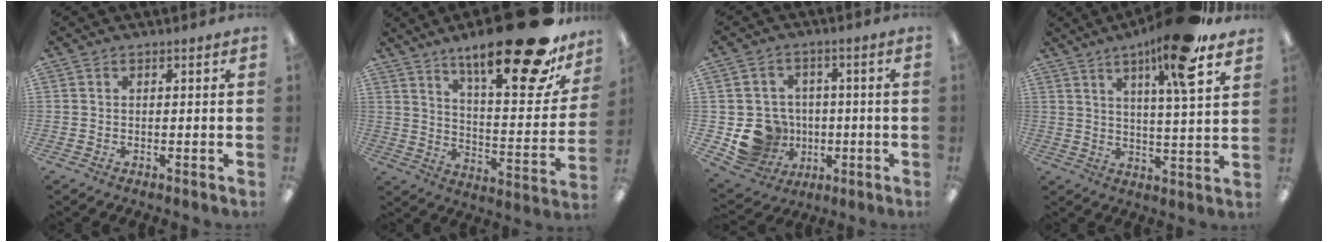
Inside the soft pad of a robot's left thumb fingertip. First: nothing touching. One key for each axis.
{"total": 25.7, "fx": 17.7, "fy": 6.8, "fz": 17.3, "tx": -0.255, "ty": -0.116, "tz": 0.280}
{"total": 10.6, "fx": -2.1, "fy": 10.0, "fz": 2.8, "tx": -0.073, "ty": 0.017, "tz": -0.021}
{"total": 14.4, "fx": 9.4, "fy": 1.7, "fz": 10.8, "tx": -0.174, "ty": -0.040, "tz": 0.142}